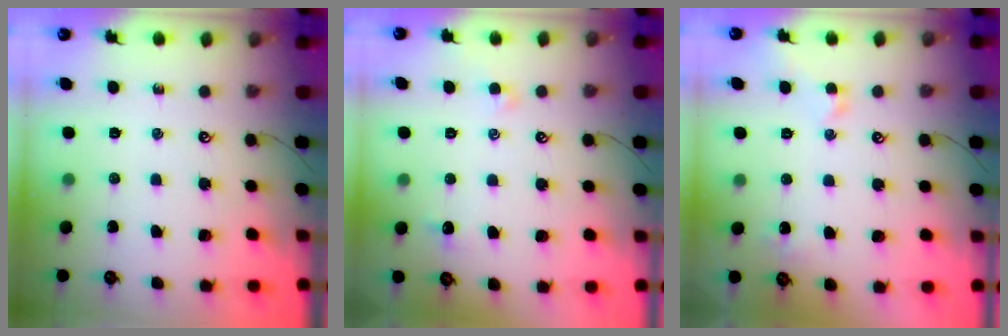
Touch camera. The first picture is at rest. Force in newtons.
{"total": 0.9, "press": 0.7, "slide": 0.5}
{"total": 1.7, "press": 1.6, "slide": 0.5}